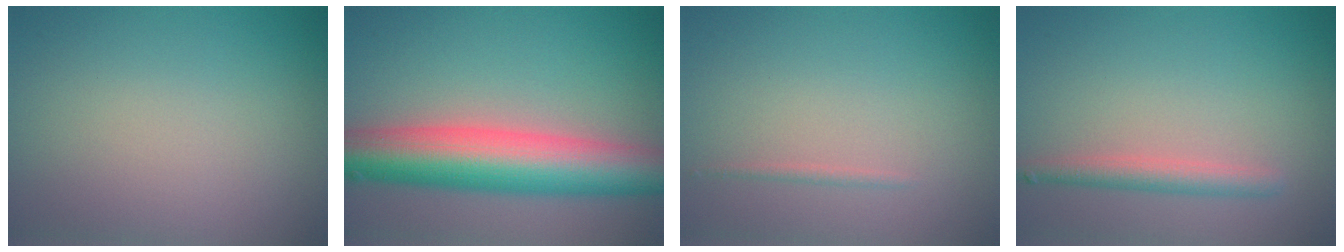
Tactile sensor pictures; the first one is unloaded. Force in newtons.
{"total": 10.0, "press": 10.0, "slide": 0.4}
{"total": 0.6, "press": 0.6, "slide": 0.0}
{"total": 2.3, "press": 2.3, "slide": 0.1}